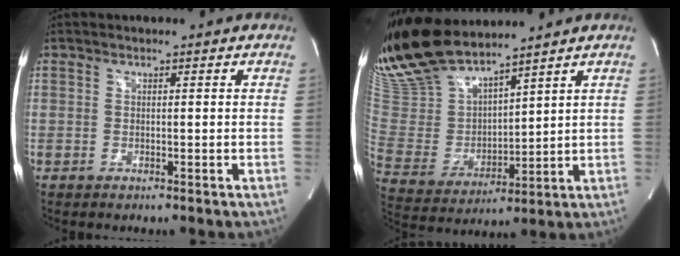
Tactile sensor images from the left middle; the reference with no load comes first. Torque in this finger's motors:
{"motor_torque": [0.37, -0.35, 1.05, 0.21]}